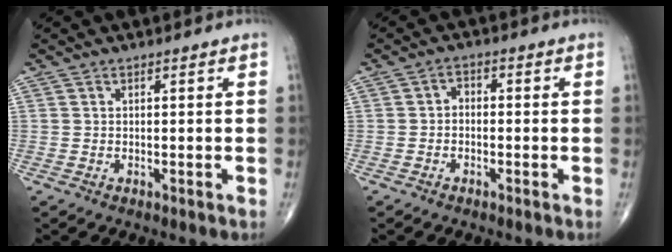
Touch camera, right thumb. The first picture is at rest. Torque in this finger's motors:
{"motor_torque": [-0.15, 0.03, -0.01, 0.07, 0.04]}